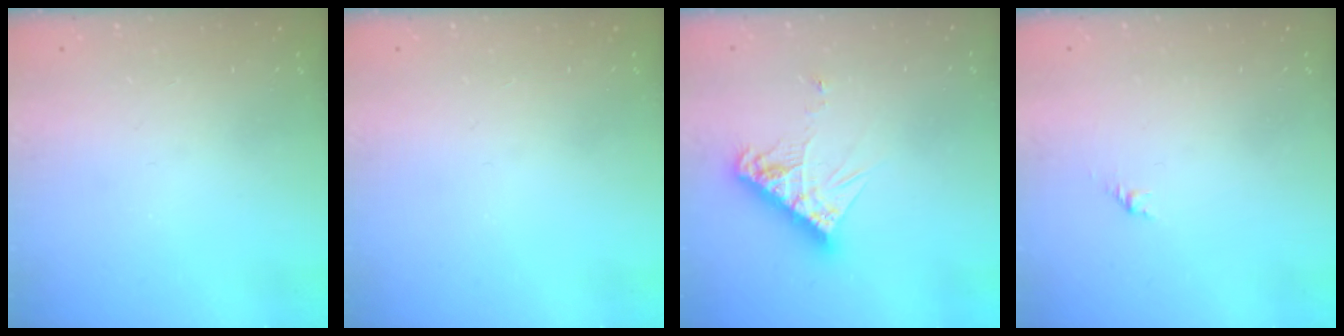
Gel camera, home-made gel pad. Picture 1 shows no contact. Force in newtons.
{"total": 0.0}
{"total": 10.5, "press": 10.4, "slide": 0.9}
{"total": 1.7, "press": 1.6, "slide": 0.7}